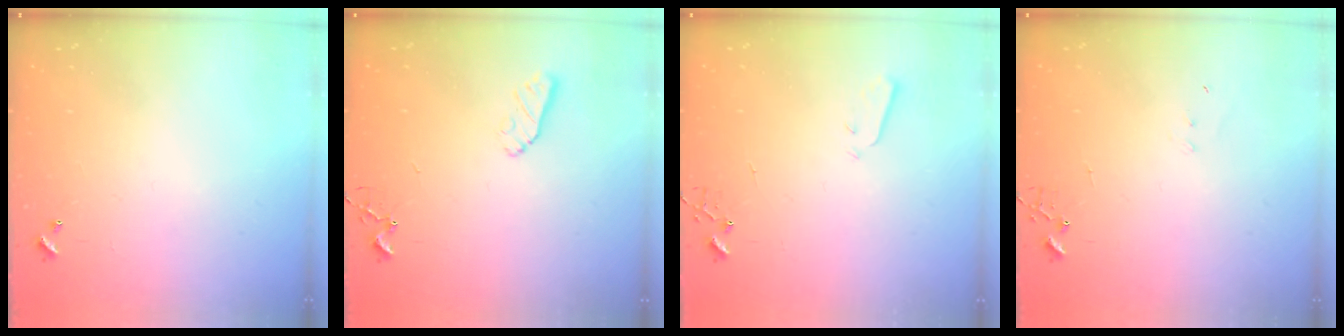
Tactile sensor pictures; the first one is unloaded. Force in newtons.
{"total": 7.2, "press": 7.1, "slide": 0.8}
{"total": 2.8, "press": 2.7, "slide": 0.4}
{"total": 4.9, "press": 4.9, "slide": 0.3}